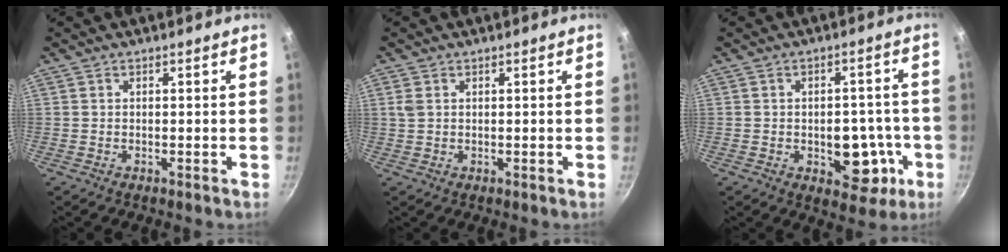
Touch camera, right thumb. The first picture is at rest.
{"total": 2.0, "force": [0.7, 1.4, 1.2], "torque": [-0.025, 0.003, 0.016]}
{"total": 10.5, "force": [-2.9, 6.6, 7.7], "torque": [-0.060, 0.019, -0.032]}